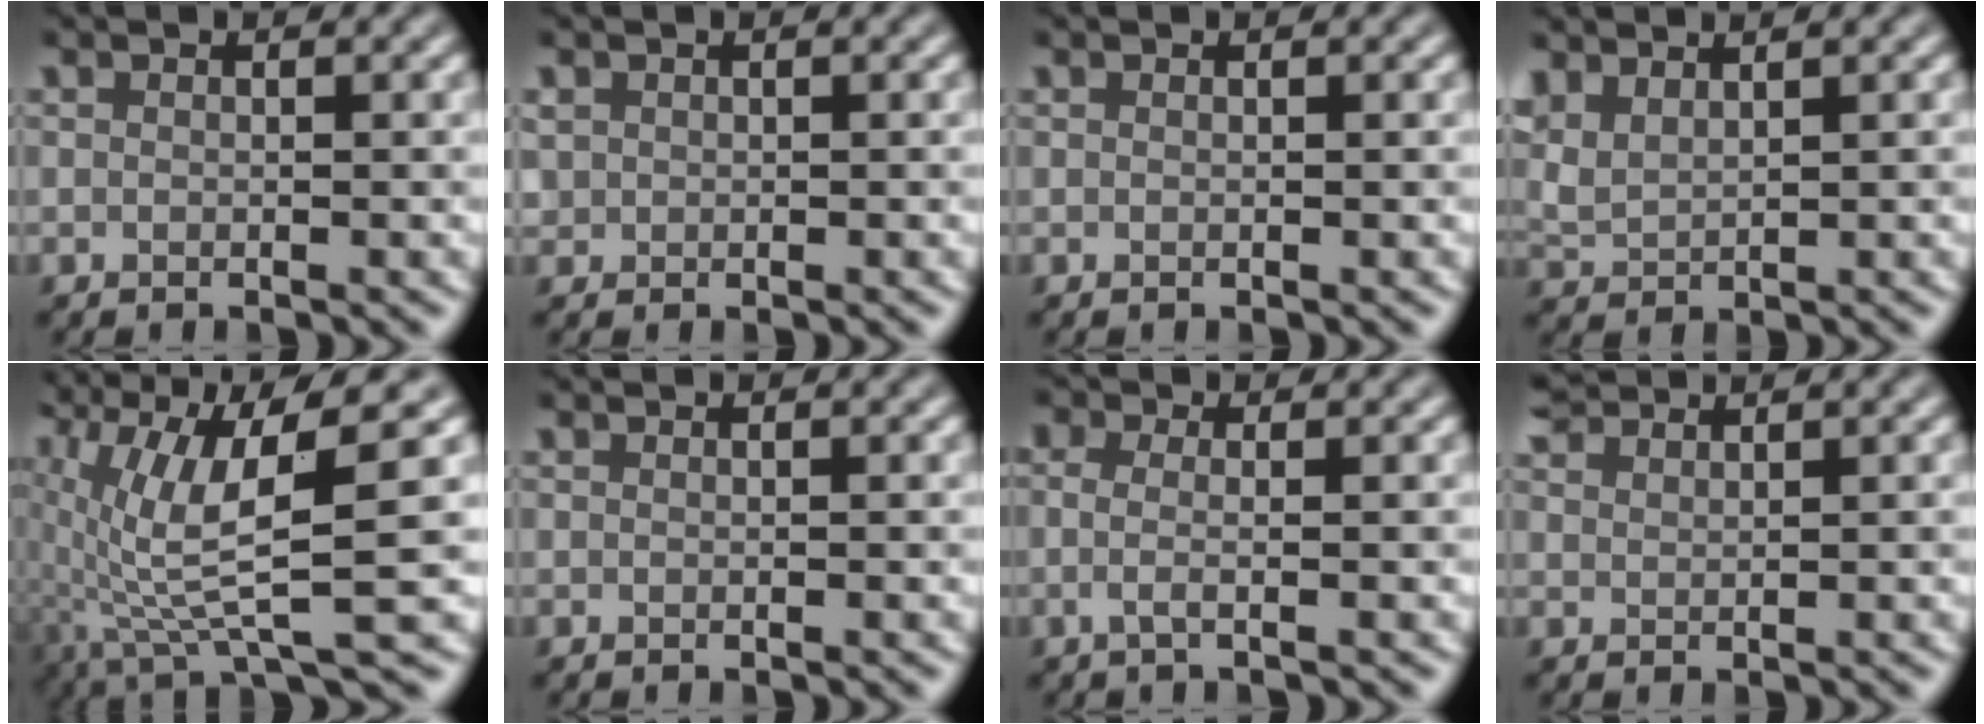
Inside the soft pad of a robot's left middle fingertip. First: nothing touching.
{"total": 0.9, "force": [0.3, 0.9, 0.1], "torque": [0.003, -0.002, 0.006]}
{"total": 0.0}
{"total": 3.3, "force": [2.5, 1.4, 1.8], "torque": [-0.047, 0.010, 0.056]}
{"total": 9.9, "force": [1.2, 2.6, 9.5], "torque": [-0.192, -0.010, 0.029]}
{"total": 0.0}
{"total": 1.9, "force": [0.0, 0.7, 1.7], "torque": [-0.032, -0.001, -0.015]}
{"total": 2.1, "force": [2.1, 0.1, 0.3], "torque": [-0.008, 0.007, 0.041]}